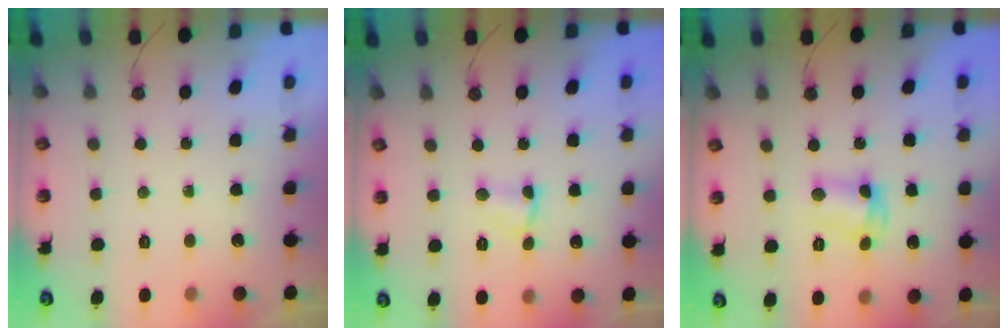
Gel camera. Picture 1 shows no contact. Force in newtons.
{"total": 2.7, "press": 2.7, "slide": 0.5}
{"total": 5.8, "press": 5.8, "slide": 0.1}